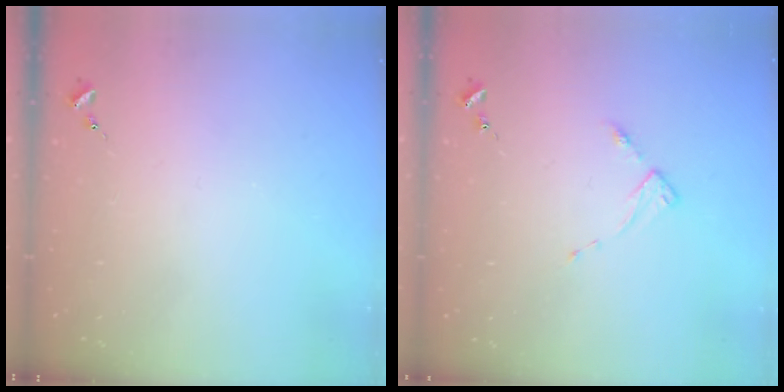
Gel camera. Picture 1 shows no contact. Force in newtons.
{"total": 3.7, "press": 3.6, "slide": 0.4}